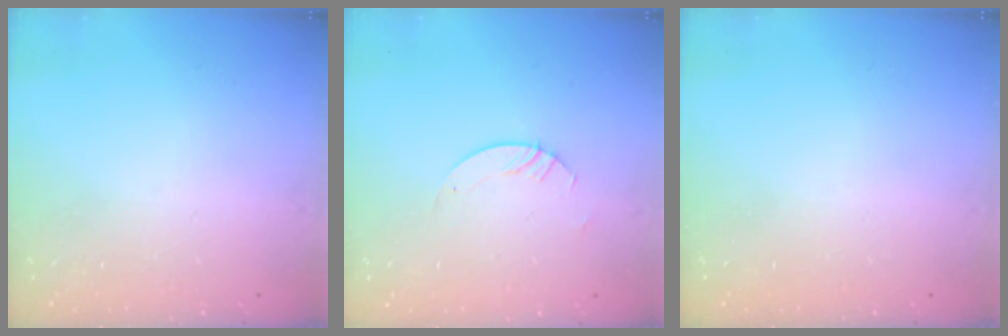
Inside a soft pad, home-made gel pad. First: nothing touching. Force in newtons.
{"total": 2.1, "press": 2.1, "slide": 0.2}
{"total": 0.0}